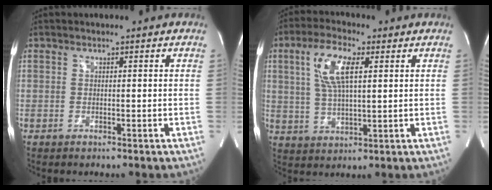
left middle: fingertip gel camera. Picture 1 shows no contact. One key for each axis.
{"total": 8.9, "fx": 2.8, "fy": 2.5, "fz": 8.0, "tx": -0.166, "ty": 0.010, "tz": 0.057}